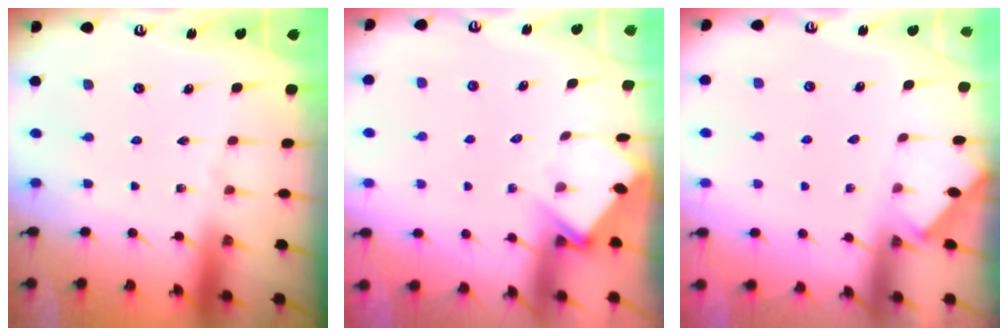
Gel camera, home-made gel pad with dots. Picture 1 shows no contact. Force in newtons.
{"total": 6.1, "press": 6.1, "slide": 0.2}
{"total": 1.3, "press": 1.3, "slide": 0.3}